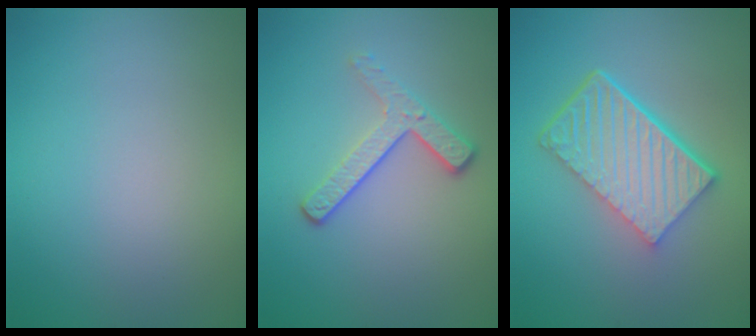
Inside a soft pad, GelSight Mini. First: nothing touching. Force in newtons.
{"total": 3.2, "press": 2.4, "slide": 2.0}
{"total": 6.3, "press": 4.3, "slide": 4.7}